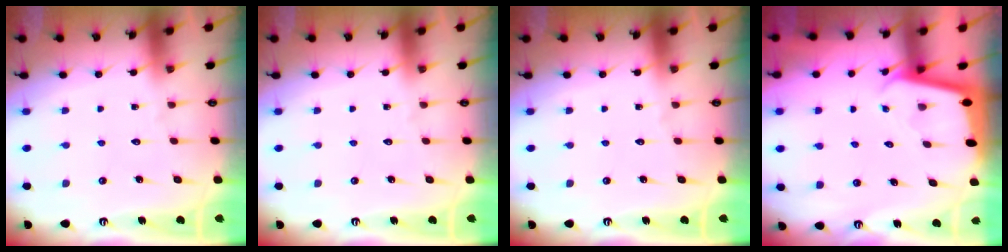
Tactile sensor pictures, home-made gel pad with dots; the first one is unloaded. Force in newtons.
{"total": 0.0}
{"total": 0.0}
{"total": 1.9, "press": 1.9, "slide": 0.2}